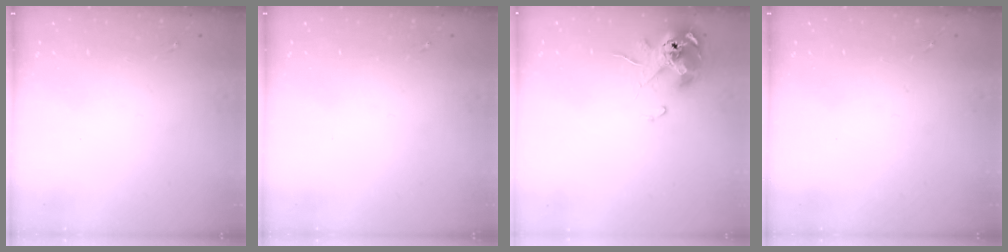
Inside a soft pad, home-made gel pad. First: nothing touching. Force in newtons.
{"total": 0.0}
{"total": 10.4, "press": 10.3, "slide": 1.4}
{"total": 0.0}